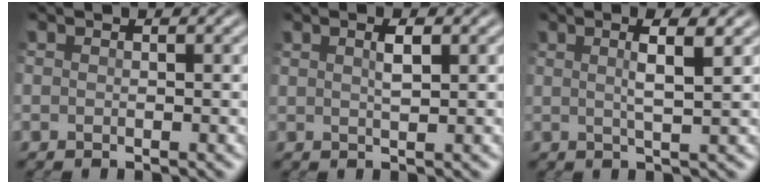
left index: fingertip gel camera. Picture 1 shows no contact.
{"total": 1.6, "force": [0.6, 0.4, 1.4], "torque": [-0.028, 0.002, 0.011]}
{"total": 3.3, "force": [1.1, 0.6, 3.0], "torque": [-0.046, 0.003, 0.017]}